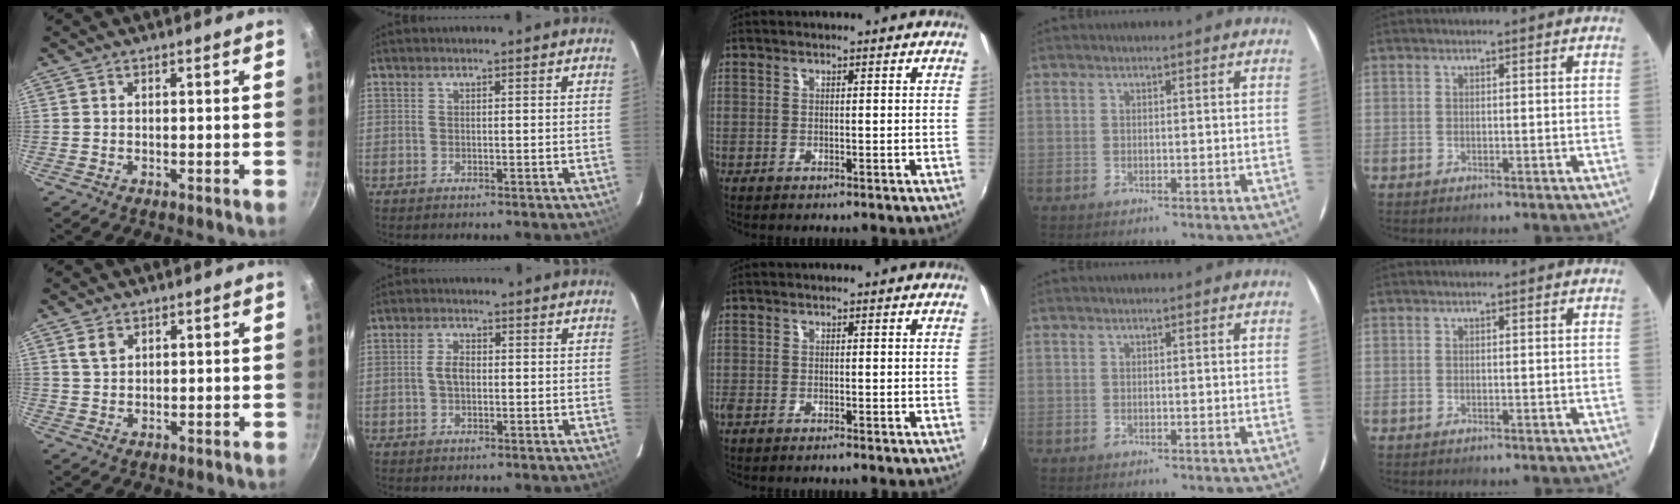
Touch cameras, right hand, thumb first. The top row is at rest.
{"thumb": {"total": 2.9, "force": [1.5, 2.0, 1.6], "torque": [-0.022, -0.003, 0.031]}, "index": {"total": 3.0, "force": [-0.2, 1.8, 2.4], "torque": [-0.049, 0.006, -0.001]}, "middle": {"total": 1.2, "force": [-1.0, 0.2, 0.5], "torque": [-0.014, -0.004, -0.023]}}